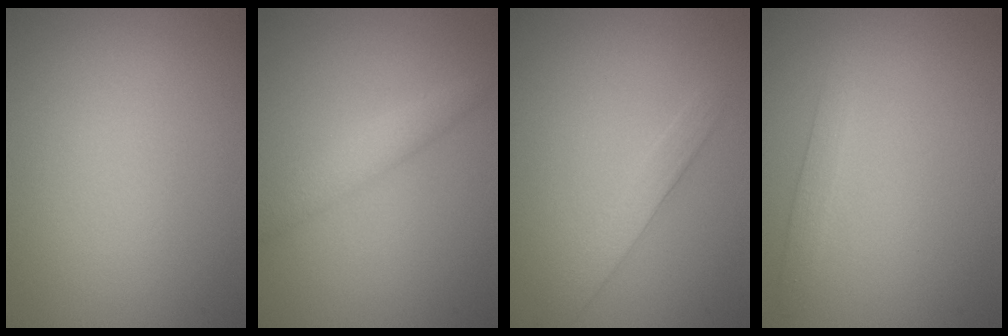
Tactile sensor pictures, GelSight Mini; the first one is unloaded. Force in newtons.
{"total": 2.3, "press": 2.3, "slide": 0.1}
{"total": 2.0, "press": 2.0, "slide": 0.1}
{"total": 1.6, "press": 1.6, "slide": 0.0}